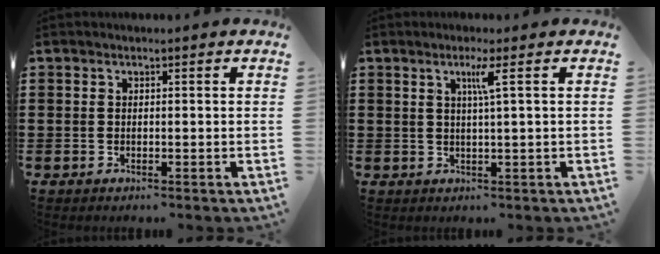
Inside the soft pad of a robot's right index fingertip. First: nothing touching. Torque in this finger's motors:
{"motor_torque": [0.46, -0.08, 0.16, 0.06]}